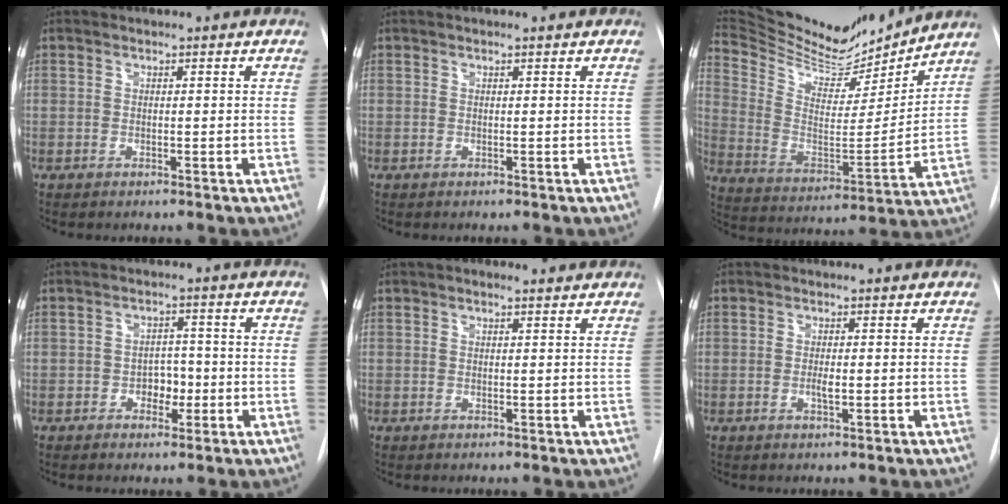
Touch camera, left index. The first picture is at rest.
{"total": 0.7, "force": [0.6, -0.1, 0.1], "torque": [-0.007, 0.002, 0.012]}
{"total": 20.5, "force": [19.0, 4.5, 6.1], "torque": [-0.114, -0.023, 0.307]}
{"total": 3.2, "force": [-1.1, 2.3, 2.0], "torque": [-0.022, 0.005, -0.016]}
{"total": 1.9, "force": [1.5, 0.6, 1.0], "torque": [-0.018, 0.013, 0.021]}
{"total": 1.0, "force": [-0.1, 0.2, 0.9], "torque": [-0.020, -0.005, -0.002]}